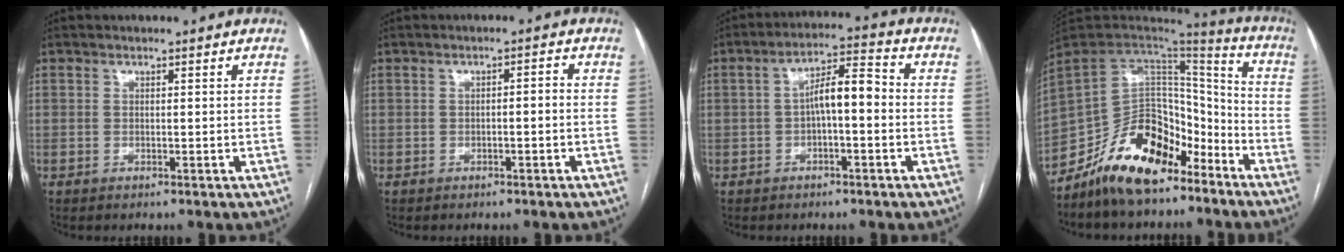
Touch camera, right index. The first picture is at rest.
{"total": 1.6, "force": [-0.4, 0.4, 1.4], "torque": [-0.024, 0.007, -0.004]}
{"total": 6.7, "force": [-0.5, 1.9, 6.4], "torque": [-0.111, 0.028, -0.010]}
{"total": 15.9, "force": [-11.1, 7.6, 8.5], "torque": [-0.145, 0.035, -0.198]}